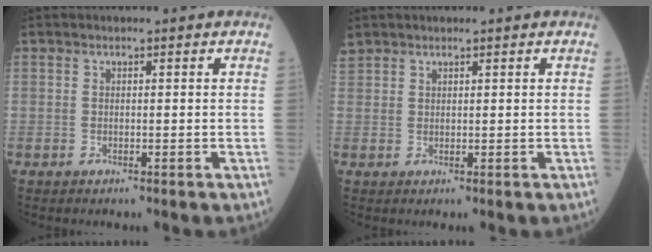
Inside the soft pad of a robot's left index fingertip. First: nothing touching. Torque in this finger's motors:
{"motor_torque": [0.11, -0.15, 0.03, 0.01]}